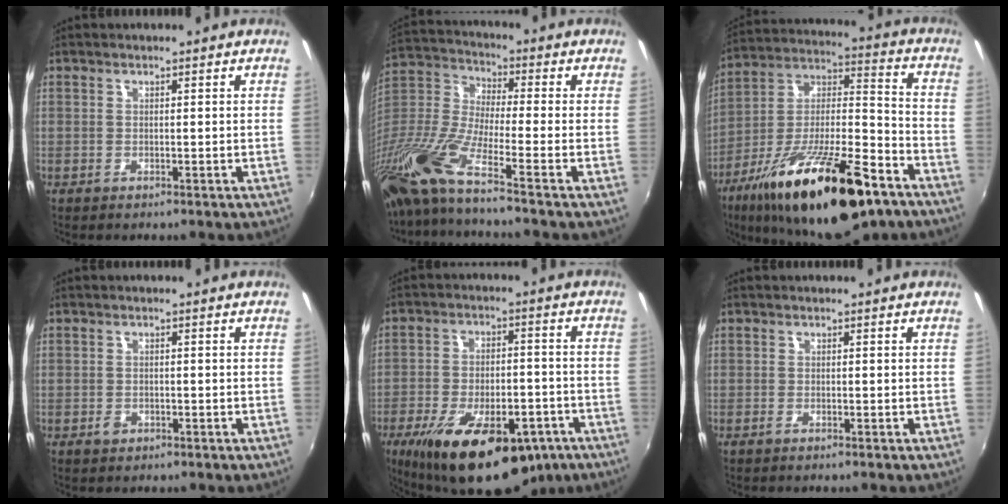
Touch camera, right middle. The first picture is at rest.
{"total": 15.0, "force": [-11.1, -0.5, 10.0], "torque": [-0.195, -0.036, -0.228]}
{"total": 27.2, "force": [-16.2, 8.2, 20.3], "torque": [-0.348, -0.024, -0.259]}
{"total": 1.7, "force": [-1.0, 1.1, 0.7], "torque": [-0.013, -0.001, -0.016]}
{"total": 22.7, "force": [-13.5, 10.1, 15.2], "torque": [-0.277, -0.025, -0.191]}
{"total": 0.8, "force": [-0.6, 0.0, 0.5], "torque": [-0.009, -0.002, -0.014]}